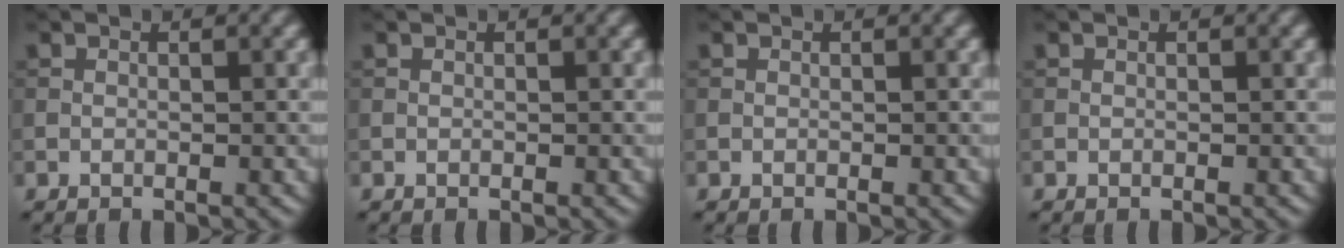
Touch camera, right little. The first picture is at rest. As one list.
[{"total": 0.0}, {"total": 0.0}, {"total": 0.0}]